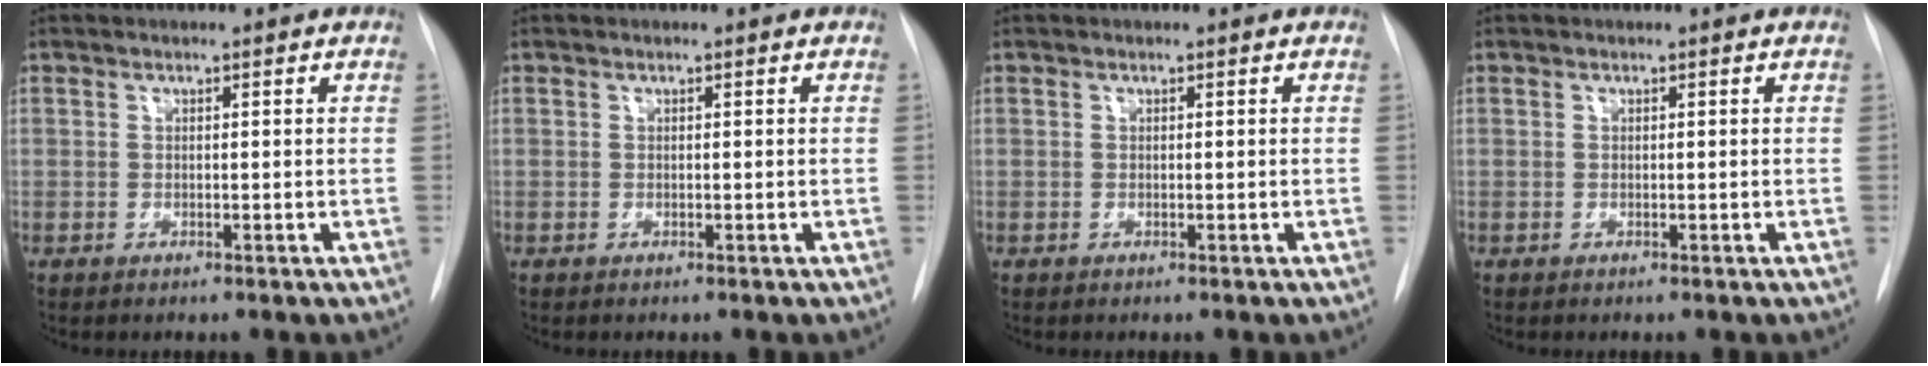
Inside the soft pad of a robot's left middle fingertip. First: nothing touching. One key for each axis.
{"total": 0.0}
{"total": 0.0}
{"total": 0.0}